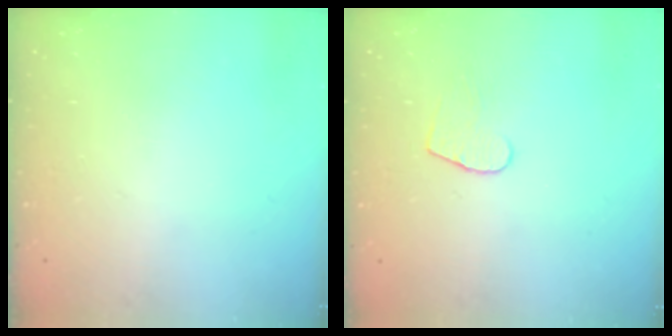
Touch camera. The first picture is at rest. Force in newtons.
{"total": 5.0, "press": 5.0, "slide": 0.4}